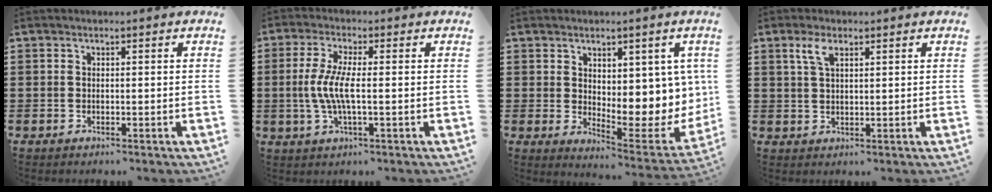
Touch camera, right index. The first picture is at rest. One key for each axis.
{"total": 5.8, "fx": -0.8, "fy": 1.2, "fz": 5.6, "tx": -0.136, "ty": -0.011, "tz": -0.027}
{"total": 5.5, "fx": 3.5, "fy": 2.9, "fz": 3.1, "tx": -0.049, "ty": -0.042, "tz": 0.064}
{"total": 3.3, "fx": 1.8, "fy": 1.3, "fz": 2.4, "tx": -0.054, "ty": 0.007, "tz": 0.031}